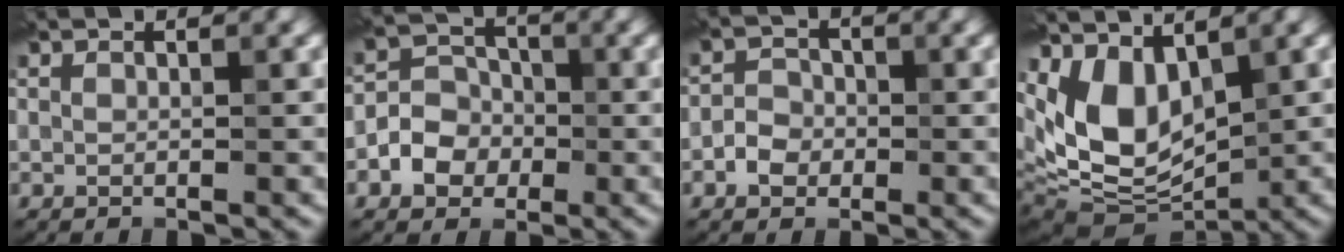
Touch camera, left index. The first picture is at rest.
{"total": 3.8, "force": [-1.3, 3.2, 1.5], "torque": [-0.008, 0.006, -0.030]}
{"total": 2.2, "force": [-0.9, 1.8, 0.9], "torque": [-0.012, 0.004, -0.021]}
{"total": 7.3, "force": [2.0, 4.5, 5.4], "torque": [-0.110, -0.019, 0.041]}